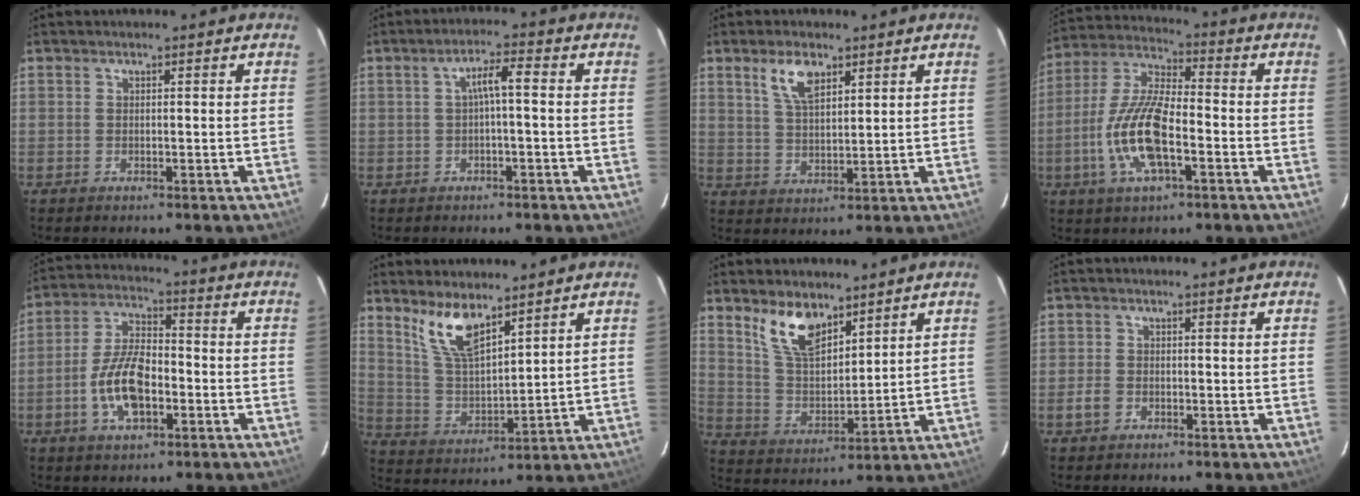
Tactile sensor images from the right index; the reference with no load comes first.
{"total": 3.7, "force": [-0.4, 0.5, 3.6], "torque": [-0.068, 0.011, -0.003]}
{"total": 6.6, "force": [3.8, 3.0, 4.4], "torque": [-0.084, 0.007, 0.076]}
{"total": 14.0, "force": [-4.5, 4.9, 12.3], "torque": [-0.261, -0.001, -0.088]}
{"total": 11.0, "force": [-3.7, 5.2, 9.0], "torque": [-0.188, 0.009, -0.066]}
{"total": 9.9, "force": [6.9, 3.3, 6.2], "torque": [-0.121, -0.001, 0.147]}
{"total": 10.6, "force": [7.1, 4.8, 6.2], "torque": [-0.117, 0.007, 0.146]}
{"total": 2.7, "force": [-1.2, 2.1, 1.0], "torque": [-0.024, 0.004, -0.023]}